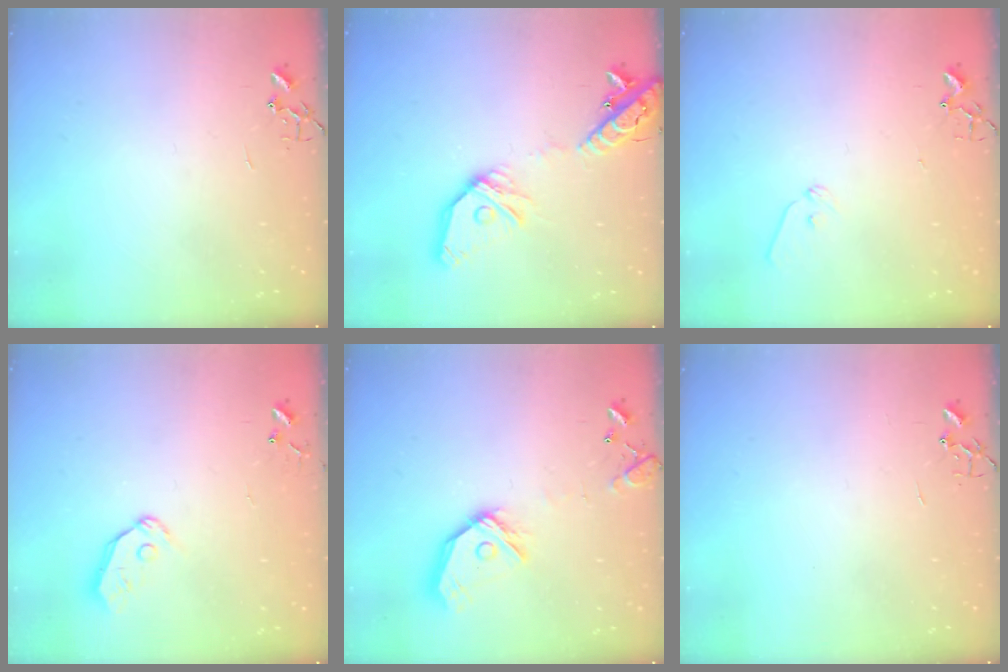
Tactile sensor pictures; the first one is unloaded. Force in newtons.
{"total": 18.2, "press": 18.0, "slide": 3.2}
{"total": 7.0, "press": 6.9, "slide": 0.8}
{"total": 6.8, "press": 6.8, "slide": 0.7}
{"total": 14.2, "press": 14.1, "slide": 2.1}
{"total": 0.0}